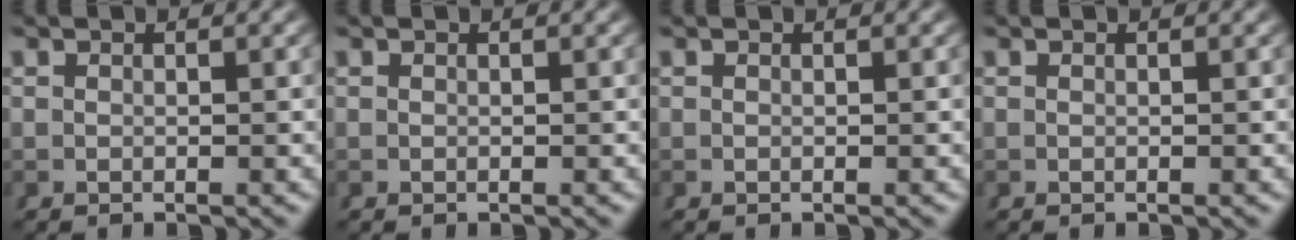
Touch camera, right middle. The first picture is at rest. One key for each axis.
{"total": 0.0}
{"total": 0.0}
{"total": 0.0}